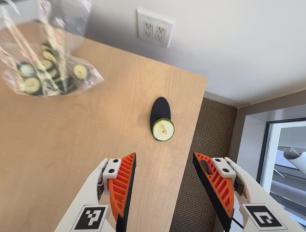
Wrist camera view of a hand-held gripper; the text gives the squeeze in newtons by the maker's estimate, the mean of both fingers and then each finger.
{"total": 0.0}